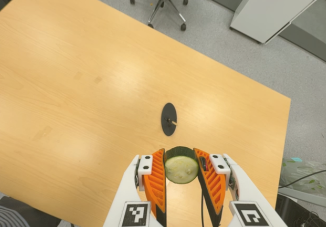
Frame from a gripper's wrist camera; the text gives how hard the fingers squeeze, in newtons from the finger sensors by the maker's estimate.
{"total": 11.6, "left": 11.7, "right": 11.6}